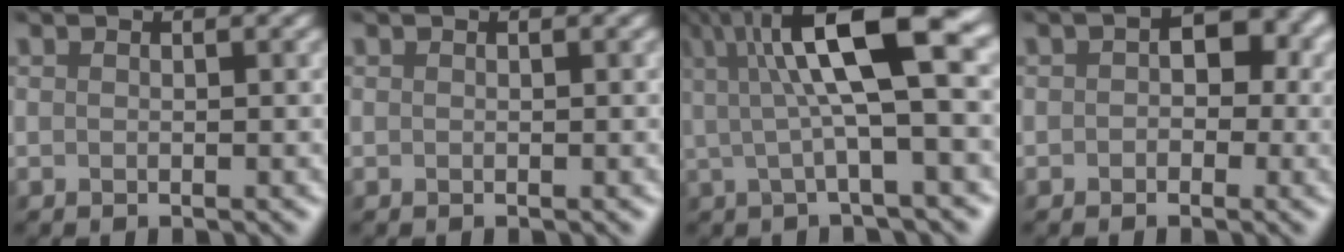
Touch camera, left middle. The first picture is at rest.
{"total": 0.0}
{"total": 10.5, "force": [2.3, 2.6, 10.0], "torque": [-0.153, 0.015, 0.034]}
{"total": 4.8, "force": [0.5, 3.5, 3.3], "torque": [-0.006, 0.011, -0.006]}